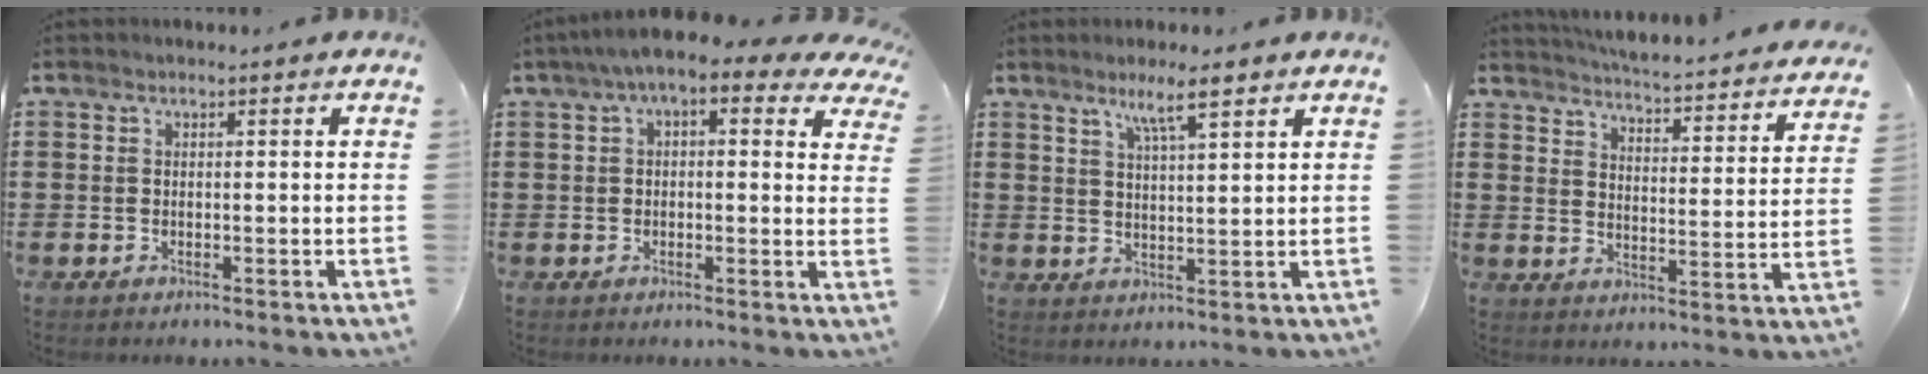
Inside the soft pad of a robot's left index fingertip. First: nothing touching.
{"total": 5.0, "force": [2.6, 1.1, 4.1], "torque": [-0.085, 0.000, 0.041]}
{"total": 5.3, "force": [3.8, 0.2, 3.7], "torque": [-0.073, -0.006, 0.063]}
{"total": 3.9, "force": [3.8, -0.6, 0.6], "torque": [-0.034, -0.039, 0.058]}